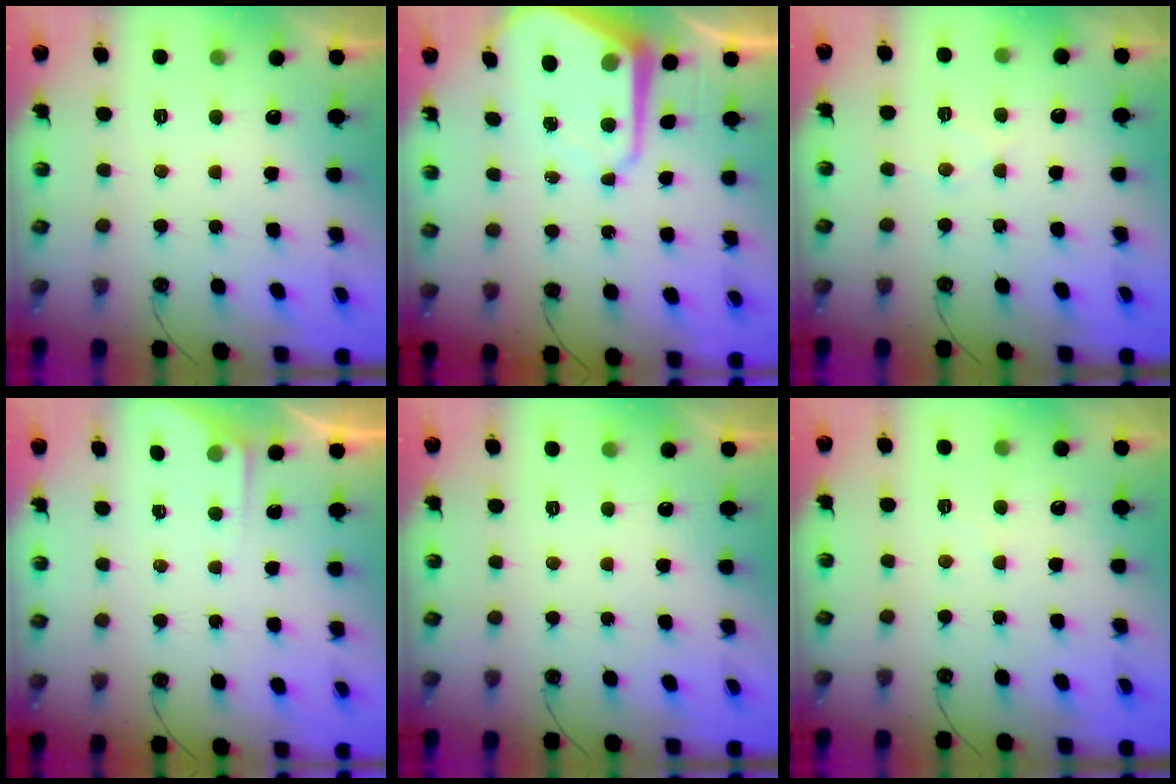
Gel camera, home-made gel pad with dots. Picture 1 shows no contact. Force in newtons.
{"total": 9.3, "press": 9.3, "slide": 0.8}
{"total": 6.0, "press": 6.0, "slide": 0.7}
{"total": 3.6, "press": 3.6, "slide": 0.3}
{"total": 0.0}
{"total": 2.6, "press": 2.6, "slide": 0.4}